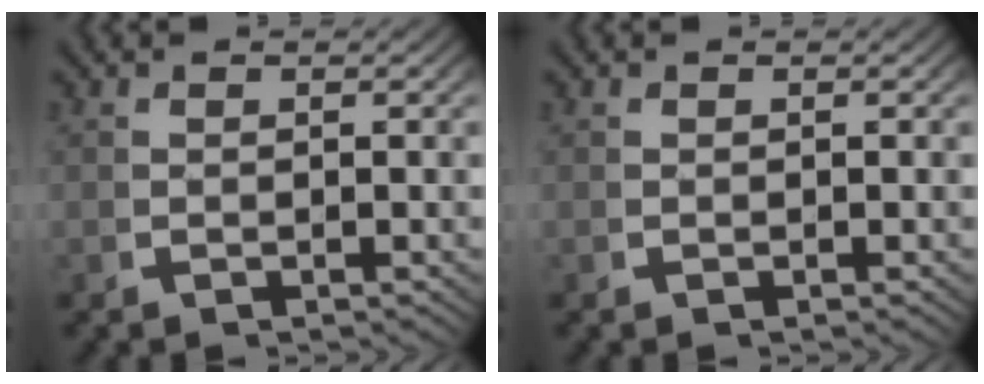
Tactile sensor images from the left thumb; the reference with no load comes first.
{"total": 0.0}